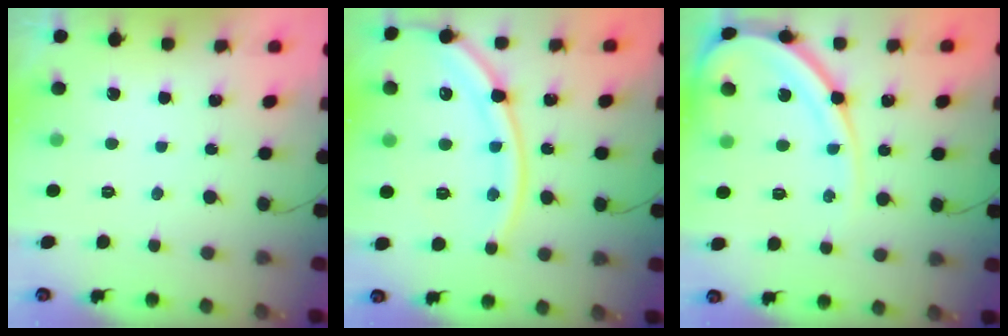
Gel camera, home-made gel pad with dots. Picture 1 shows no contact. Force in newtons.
{"total": 16.7, "press": 16.6, "slide": 1.8}
{"total": 14.0, "press": 13.9, "slide": 1.6}